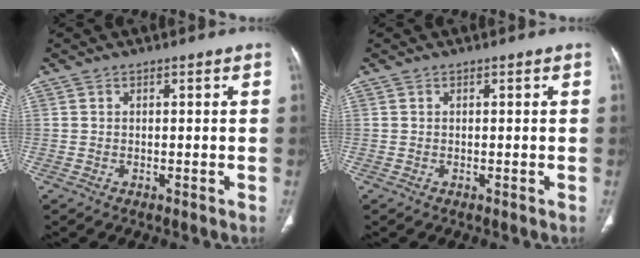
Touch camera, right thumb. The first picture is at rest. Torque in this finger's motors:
{"motor_torque": [-0.01, -0.13, 0.25, -0.04, 0.02]}